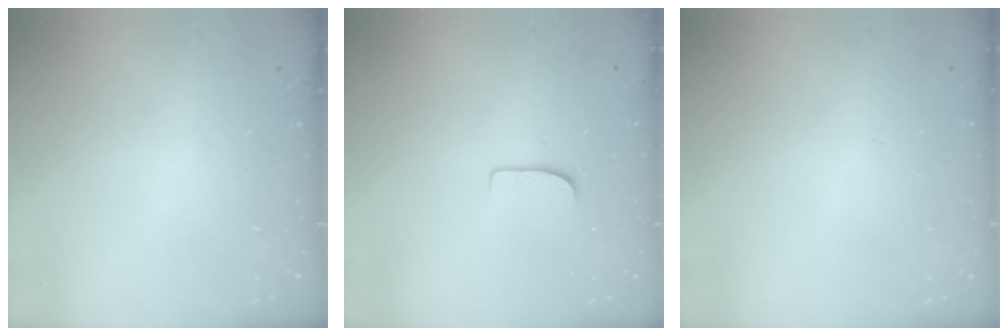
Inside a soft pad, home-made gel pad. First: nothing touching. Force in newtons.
{"total": 6.1, "press": 6.1, "slide": 0.5}
{"total": 0.7, "press": 0.6, "slide": 0.3}